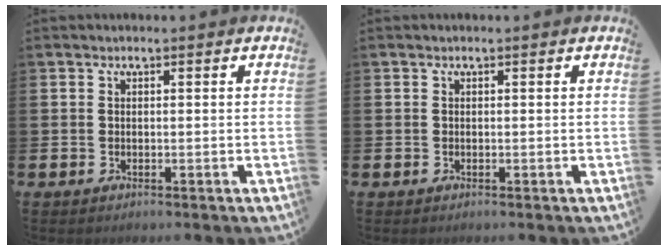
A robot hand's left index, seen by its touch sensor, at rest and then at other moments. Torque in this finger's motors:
{"motor_torque": [-0.07, 0.09, -0.03, -0.01]}